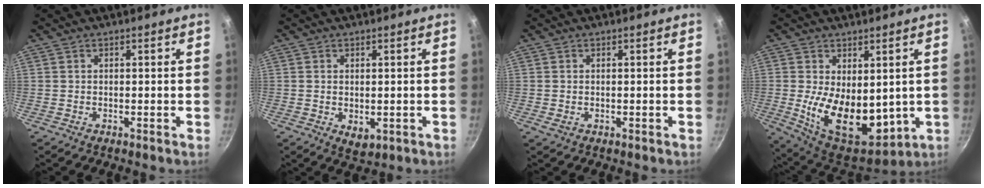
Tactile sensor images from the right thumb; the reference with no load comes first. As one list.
[{"total": 3.6, "force": [-0.5, 2.3, 2.8], "torque": [-0.041, -0.013, -0.002]}, {"total": 1.0, "force": [-0.1, 0.6, 0.8], "torque": [-0.013, -0.001, 0.000]}, {"total": 16.5, "force": [0.0, 9.5, 13.5], "torque": [-0.188, -0.037, 0.027]}]